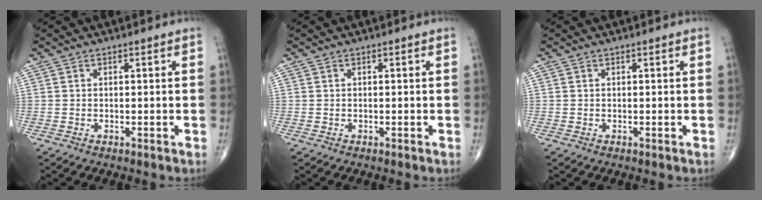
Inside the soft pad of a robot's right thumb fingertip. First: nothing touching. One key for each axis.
{"total": 0.0}
{"total": 0.0}